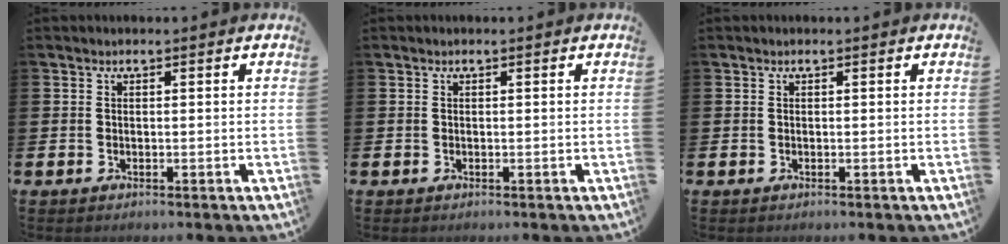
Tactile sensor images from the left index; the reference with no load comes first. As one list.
[{"total": 0.0}, {"total": 0.0}]